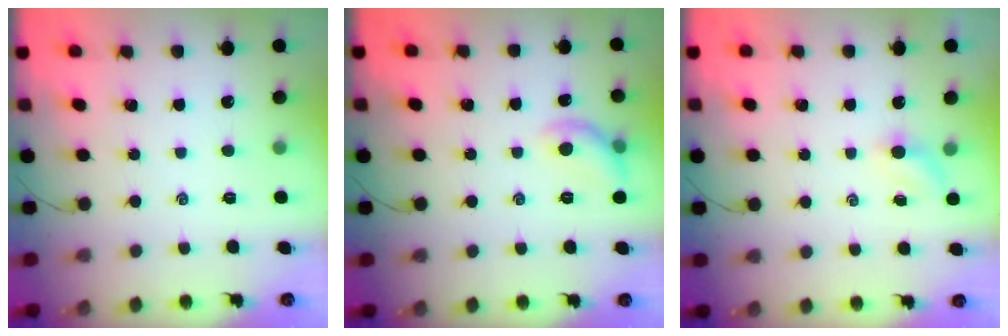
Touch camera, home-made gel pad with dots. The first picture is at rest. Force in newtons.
{"total": 8.2, "press": 8.1, "slide": 0.5}
{"total": 2.4, "press": 2.3, "slide": 0.7}